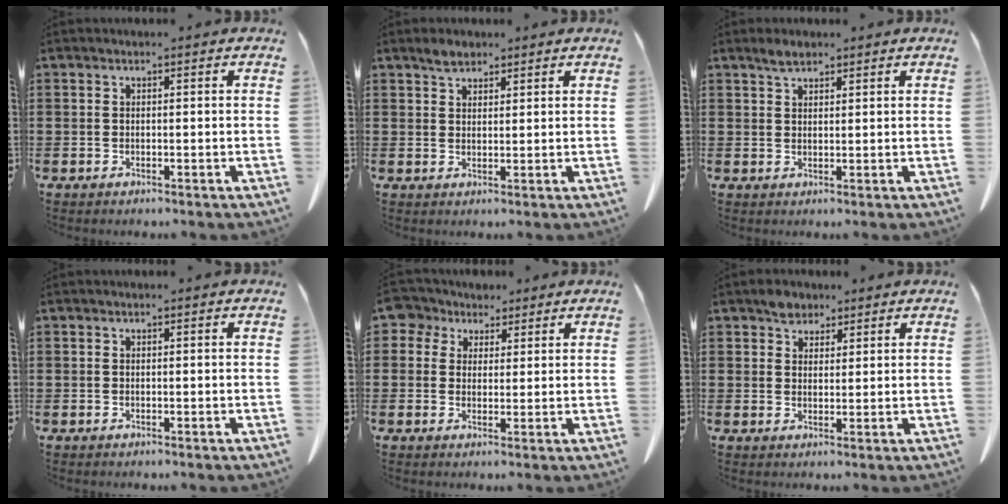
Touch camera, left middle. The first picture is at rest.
{"total": 2.5, "force": [2.0, 1.1, 0.9], "torque": [-0.014, 0.000, 0.037]}
{"total": 2.3, "force": [1.9, 0.8, 1.2], "torque": [-0.025, 0.004, 0.035]}
{"total": 0.0}
{"total": 4.7, "force": [2.9, 3.6, 0.8], "torque": [-0.033, 0.002, 0.049]}
{"total": 3.2, "force": [2.6, 1.9, 0.7], "torque": [-0.012, 0.003, 0.049]}